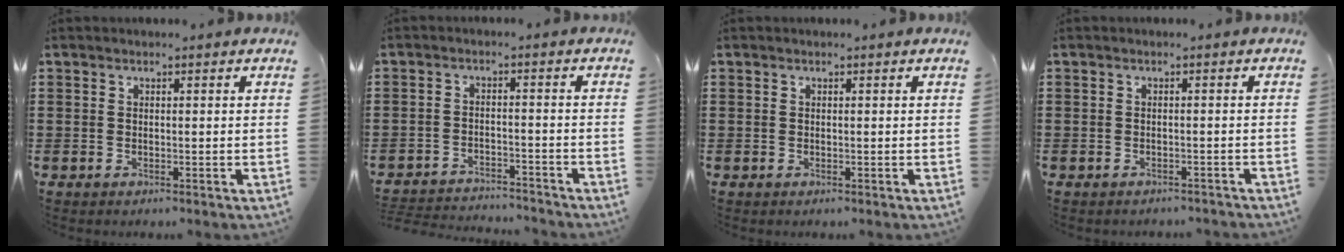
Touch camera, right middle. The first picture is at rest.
{"total": 3.2, "force": [-3.2, 0.4, 0.1], "torque": [-0.015, 0.002, -0.072]}
{"total": 0.0}
{"total": 1.0, "force": [-1.0, 0.2, 0.1], "torque": [-0.005, 0.002, -0.022]}